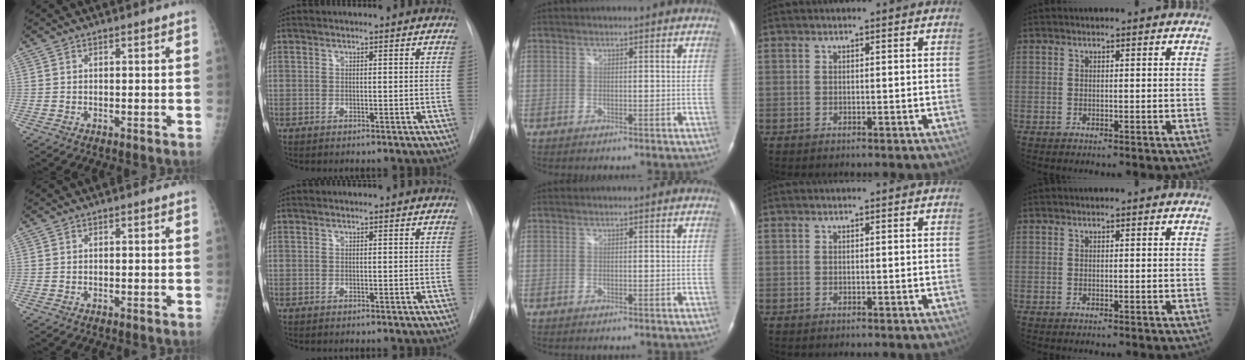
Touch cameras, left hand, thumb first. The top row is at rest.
{}